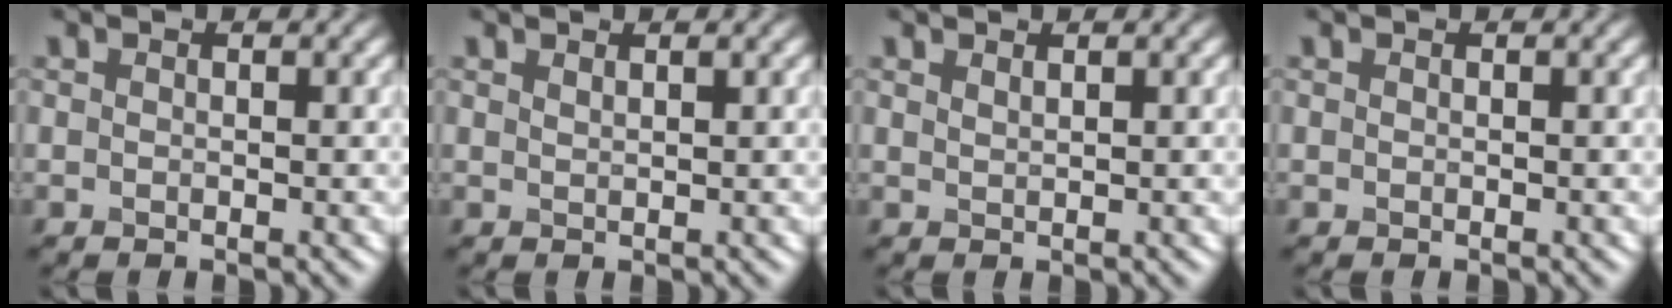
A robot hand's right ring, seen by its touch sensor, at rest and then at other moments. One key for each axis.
{"total": 0.6, "fx": 0.6, "fy": 0.1, "fz": 0.3, "tx": -0.002, "ty": -0.001, "tz": 0.011}
{"total": 0.7, "fx": 0.6, "fy": 0.1, "fz": 0.2, "tx": -0.003, "ty": 0.000, "tz": 0.014}
{"total": 0.0}